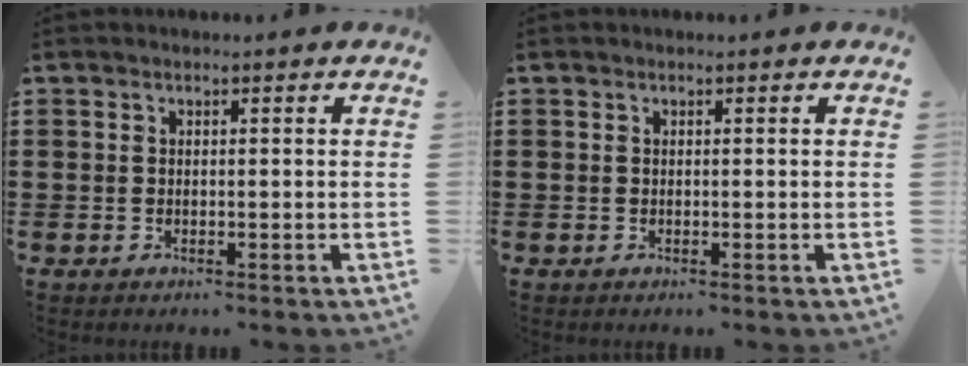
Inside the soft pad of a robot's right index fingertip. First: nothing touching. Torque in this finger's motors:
{"motor_torque": [1.62, 0.51, 0.02, 0.00]}